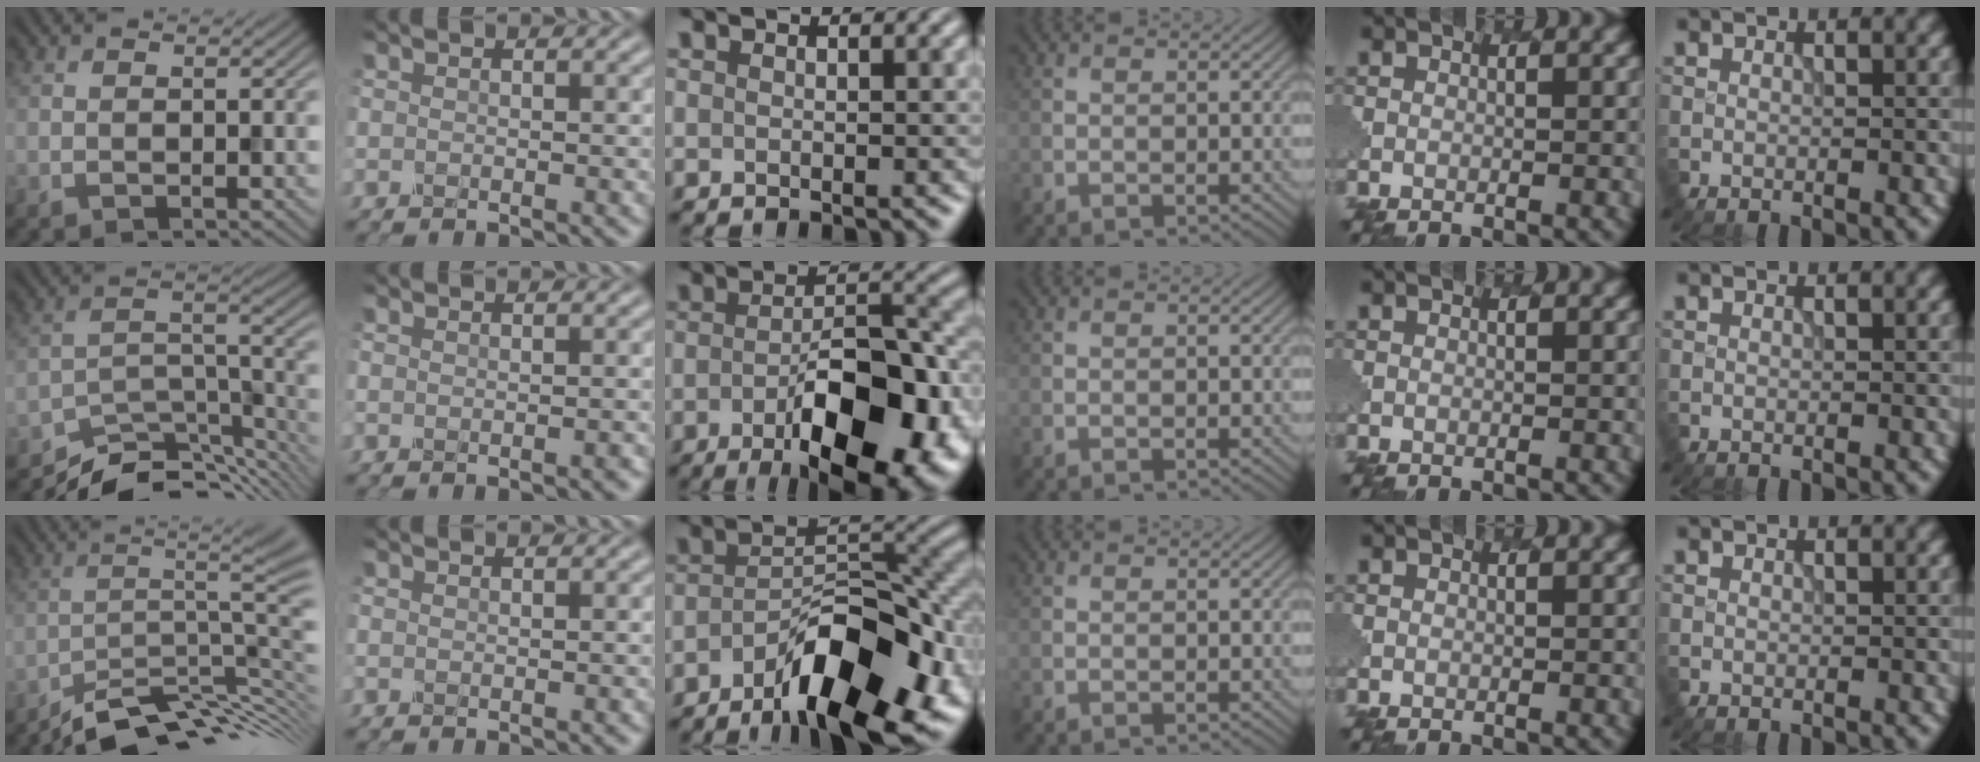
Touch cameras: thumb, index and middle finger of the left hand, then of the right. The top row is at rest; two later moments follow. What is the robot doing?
{"motion": "dispense", "object": "glue stick"}